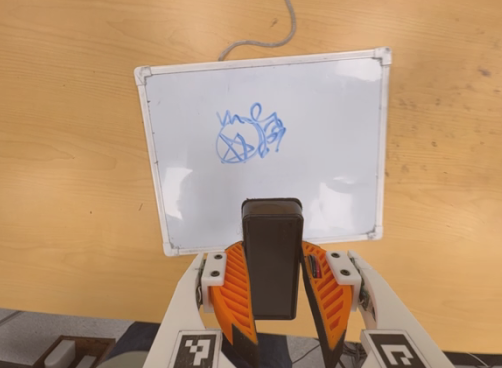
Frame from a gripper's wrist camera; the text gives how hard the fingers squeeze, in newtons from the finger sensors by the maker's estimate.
{"total": 9.2, "left": 8.0, "right": 10.4}